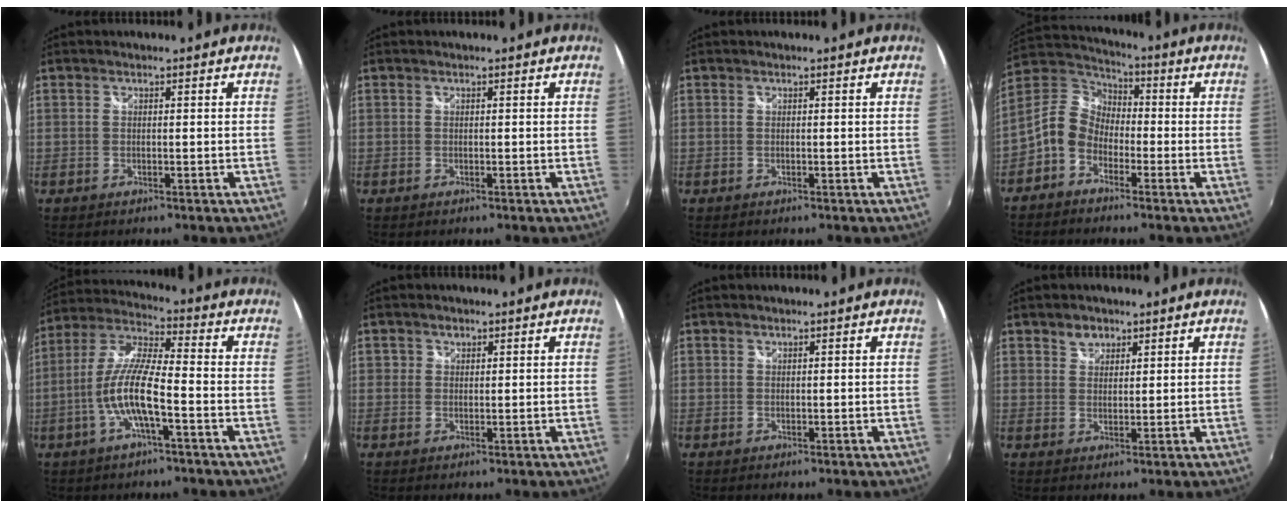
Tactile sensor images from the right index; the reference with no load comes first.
{"total": 0.0}
{"total": 0.0}
{"total": 8.9, "force": [-3.8, 6.6, 4.6], "torque": [-0.105, 0.025, -0.085]}
{"total": 11.0, "force": [-3.7, 1.9, 10.2], "torque": [-0.213, 0.001, -0.071]}
{"total": 1.4, "force": [0.5, 1.3, 0.2], "torque": [-0.003, 0.003, 0.007]}
{"total": 0.0}
{"total": 3.0, "force": [2.0, 2.1, 0.8], "torque": [-0.006, 0.006, 0.034]}